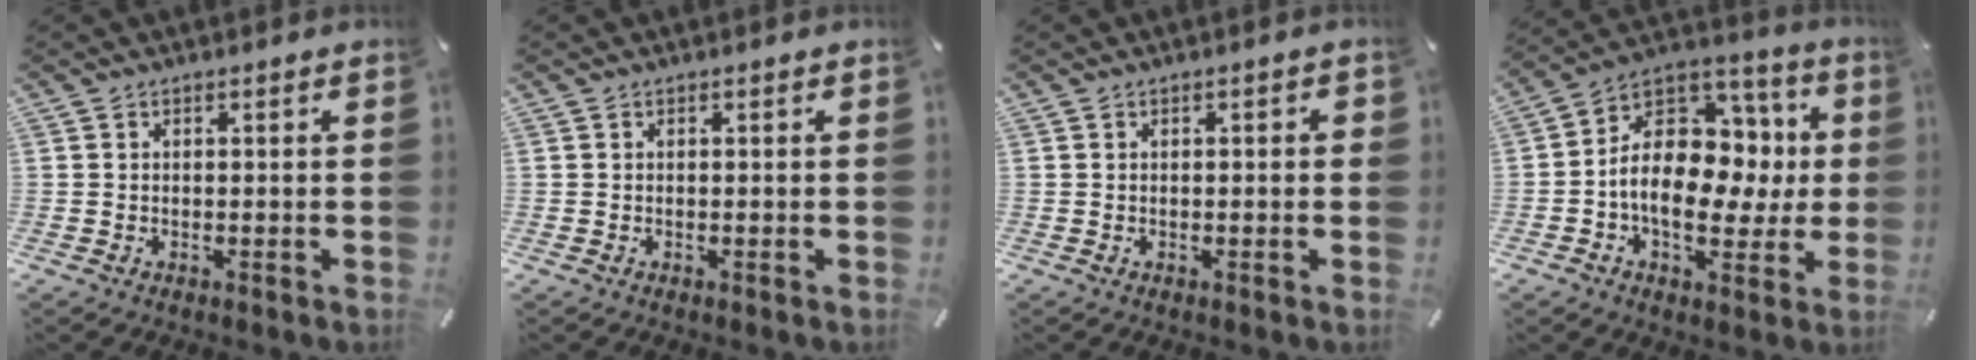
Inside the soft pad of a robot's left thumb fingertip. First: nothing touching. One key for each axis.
{"total": 0.0}
{"total": 1.3, "fx": -0.1, "fy": 0.4, "fz": 1.3, "tx": -0.023, "ty": 0.002, "tz": -0.003}
{"total": 15.5, "fx": -1.5, "fy": 11.7, "fz": 10.1, "tx": -0.158, "ty": -0.004, "tz": -0.023}